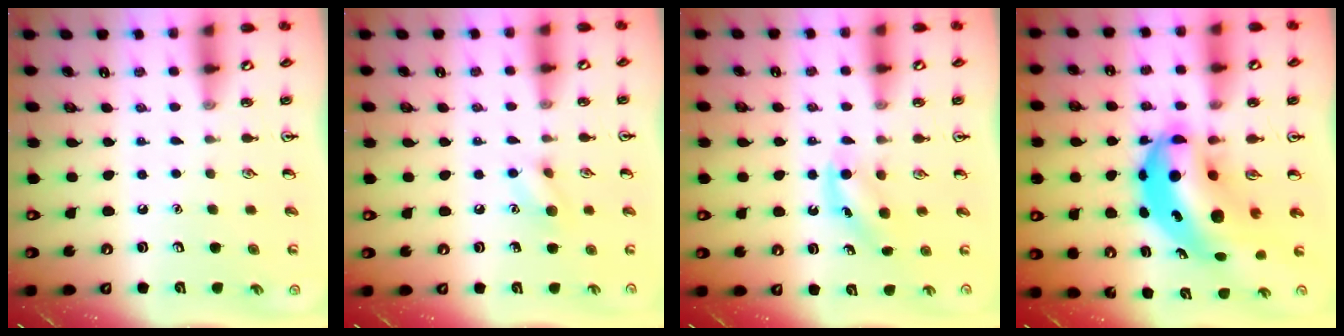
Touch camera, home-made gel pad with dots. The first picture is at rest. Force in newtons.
{"total": 7.5, "press": 7.3, "slide": 1.3}
{"total": 6.0, "press": 5.7, "slide": 1.6}
{"total": 12.5, "press": 12.0, "slide": 3.3}